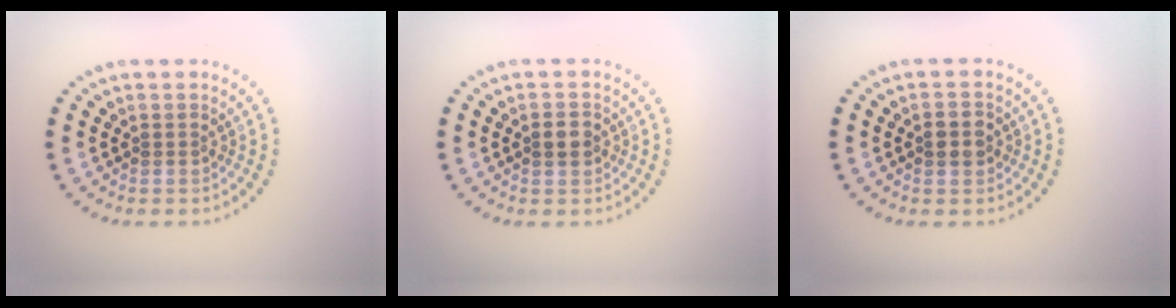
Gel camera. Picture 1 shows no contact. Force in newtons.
{"total": 1.7, "press": 1.7, "slide": 0.1}
{"total": 2.0, "press": 2.0, "slide": 0.1}